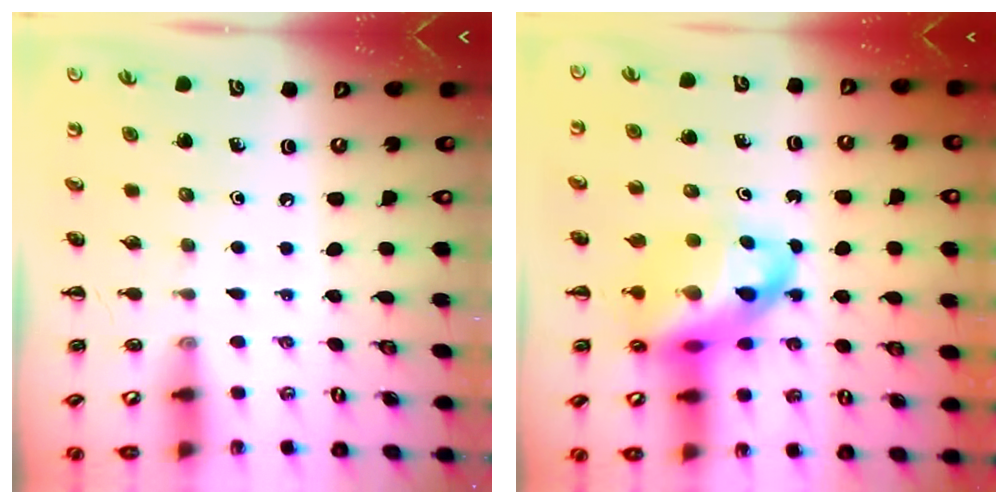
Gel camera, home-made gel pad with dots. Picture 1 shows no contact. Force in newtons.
{"total": 15.8, "press": 15.2, "slide": 4.0}